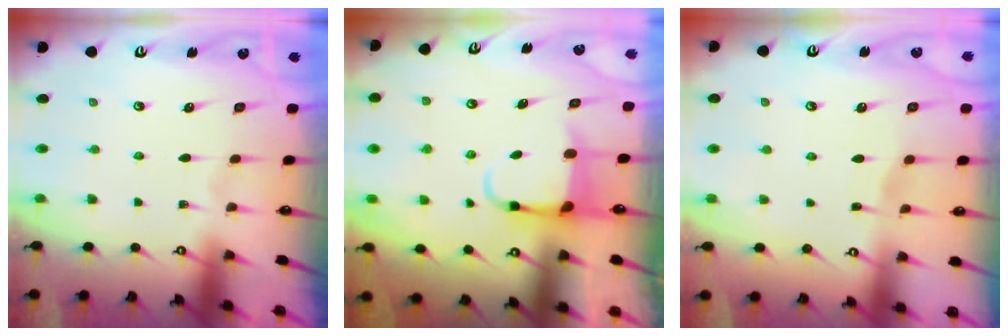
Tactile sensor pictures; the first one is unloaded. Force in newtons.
{"total": 4.2, "press": 4.1, "slide": 0.7}
{"total": 2.6, "press": 2.6, "slide": 0.4}